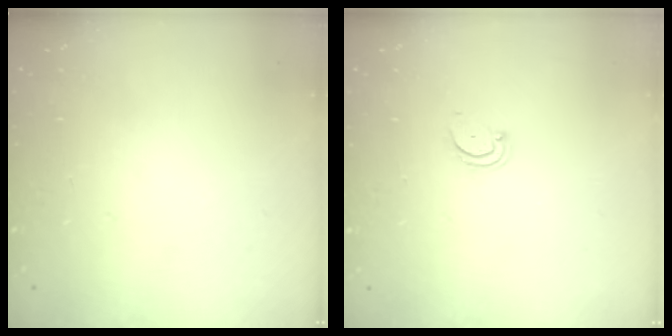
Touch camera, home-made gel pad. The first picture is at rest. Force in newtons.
{"total": 2.7, "press": 2.7, "slide": 0.3}